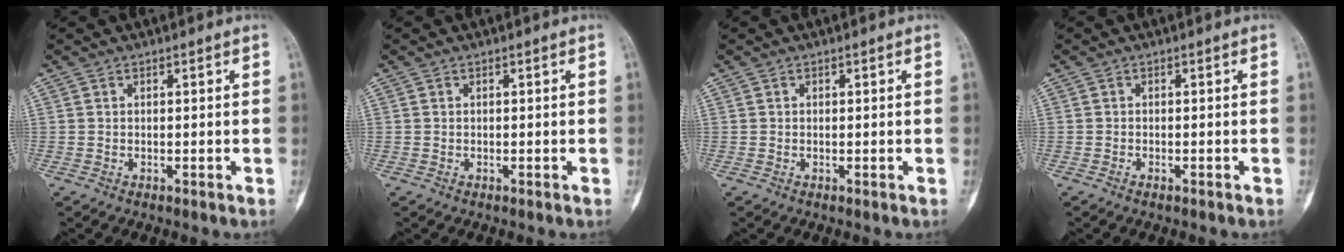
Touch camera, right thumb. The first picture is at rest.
{"total": 0.0}
{"total": 0.0}
{"total": 0.8, "force": [-0.6, 0.2, 0.5], "torque": [-0.011, 0.003, -0.008]}